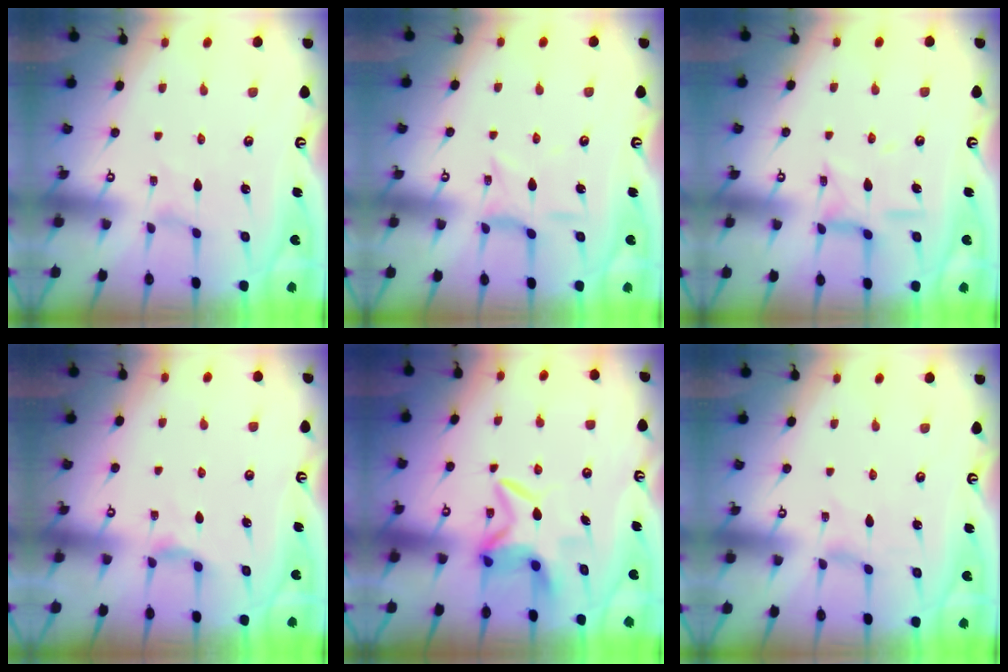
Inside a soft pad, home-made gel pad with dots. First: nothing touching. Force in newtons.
{"total": 4.8, "press": 4.8, "slide": 0.3}
{"total": 9.1, "press": 9.1, "slide": 0.6}
{"total": 5.2, "press": 5.2, "slide": 0.6}
{"total": 6.7, "press": 6.6, "slide": 1.1}
{"total": 0.6, "press": 0.6, "slide": 0.2}